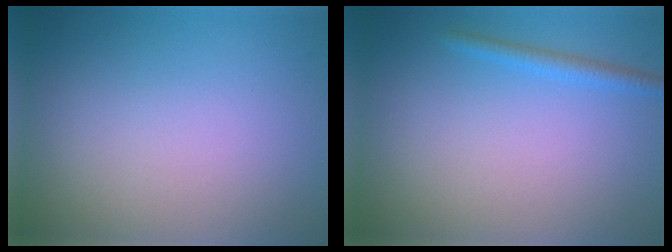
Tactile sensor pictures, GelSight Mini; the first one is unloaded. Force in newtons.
{"total": 1.5, "press": 1.4, "slide": 0.1}